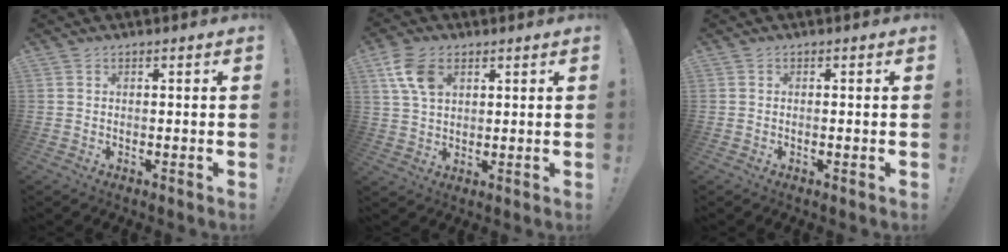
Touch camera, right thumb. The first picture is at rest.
{"total": 8.9, "force": [3.8, 5.6, 5.8], "torque": [-0.119, -0.004, 0.074]}
{"total": 0.6, "force": [-0.3, -0.1, 0.5], "torque": [-0.009, -0.001, -0.005]}